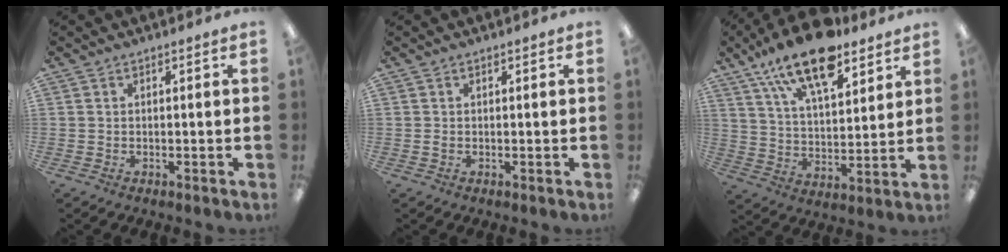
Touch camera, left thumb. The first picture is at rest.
{"total": 0.6, "force": [-0.1, 0.4, 0.5], "torque": [-0.010, 0.001, -0.002]}
{"total": 17.6, "force": [12.5, 7.0, 10.2], "torque": [-0.176, -0.060, 0.215]}